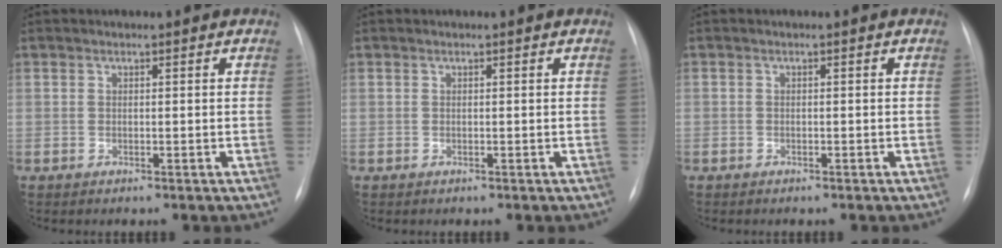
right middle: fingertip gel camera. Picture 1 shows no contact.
{"total": 0.0}
{"total": 0.7, "force": [-0.6, 0.3, 0.1], "torque": [-0.008, 0.001, -0.012]}